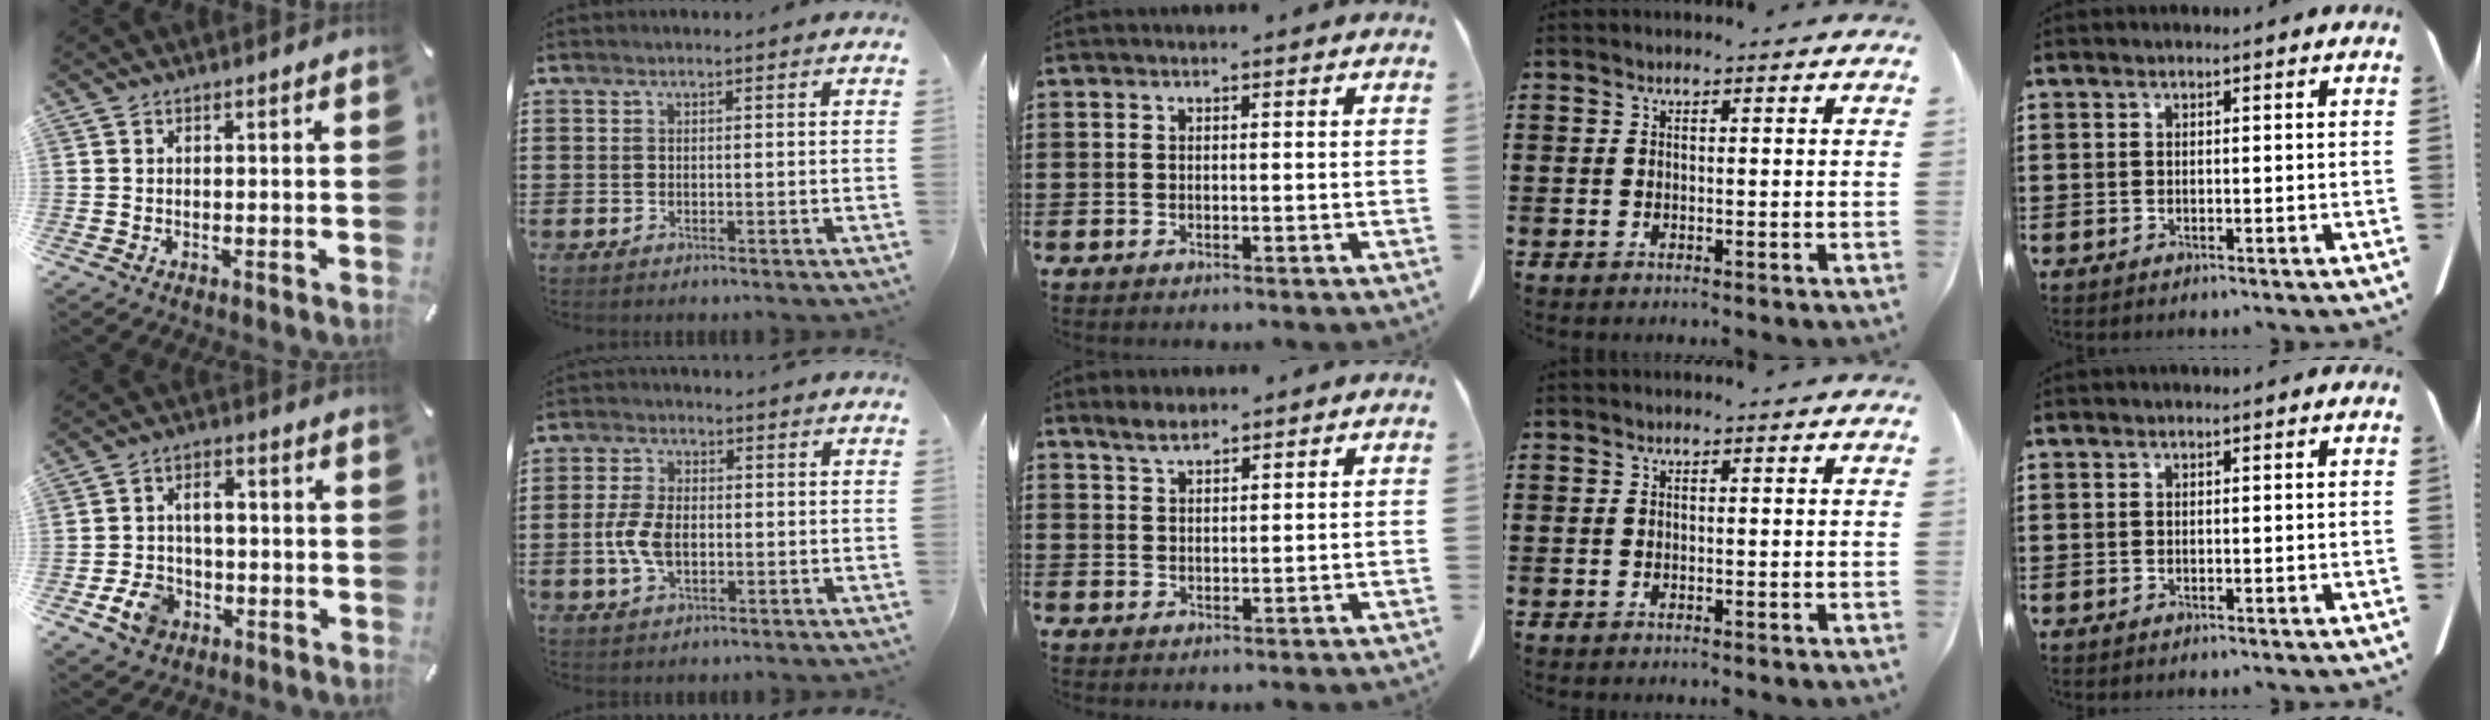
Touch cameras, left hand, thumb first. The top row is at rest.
{"thumb": {"total": 8.5, "force": [-1.9, 6.9, 4.7], "torque": [-0.094, 0.018, -0.032]}, "index": {"total": 5.7, "force": [-0.7, 3.1, 4.7], "torque": [-0.112, -0.002, -0.019]}, "middle": {"total": 2.9, "force": [2.4, 0.8, 1.4], "torque": [-0.034, 0.001, 0.046]}}